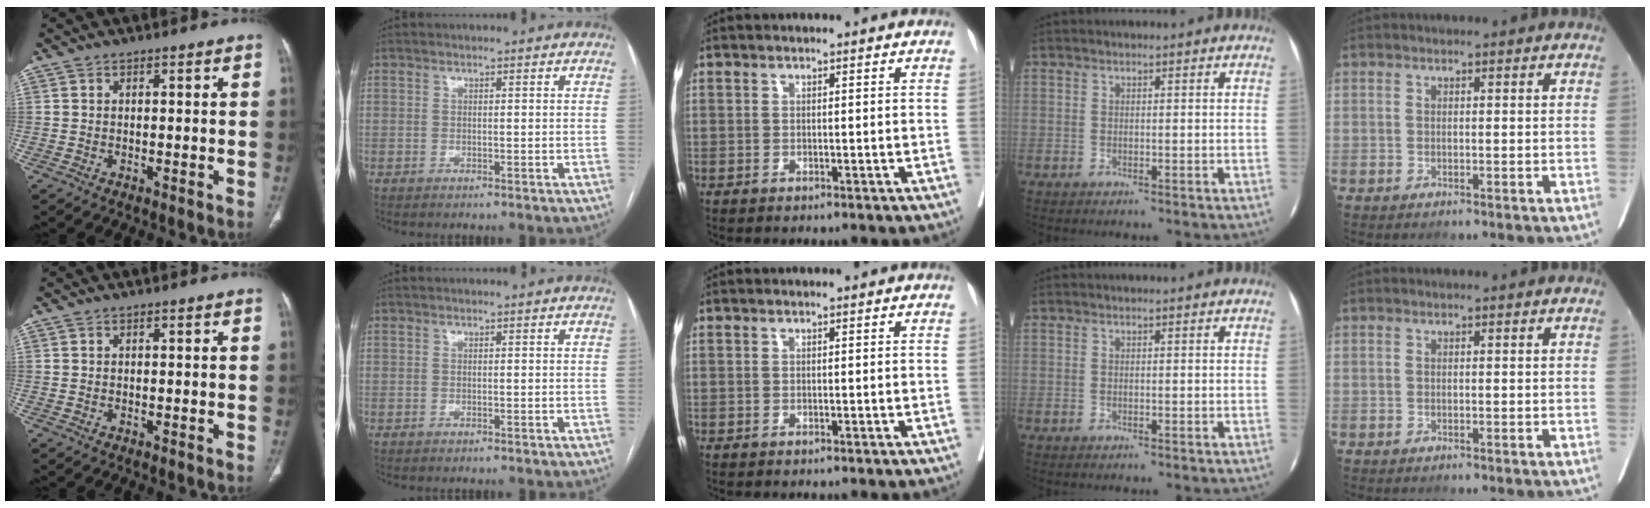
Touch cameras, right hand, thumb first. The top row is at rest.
{}